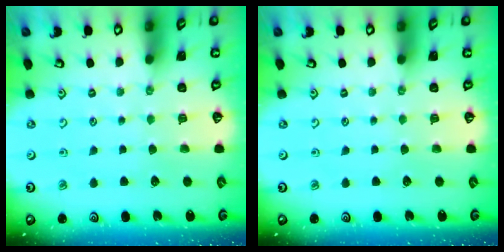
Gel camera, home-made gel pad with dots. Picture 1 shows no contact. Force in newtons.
{"total": 0.0}